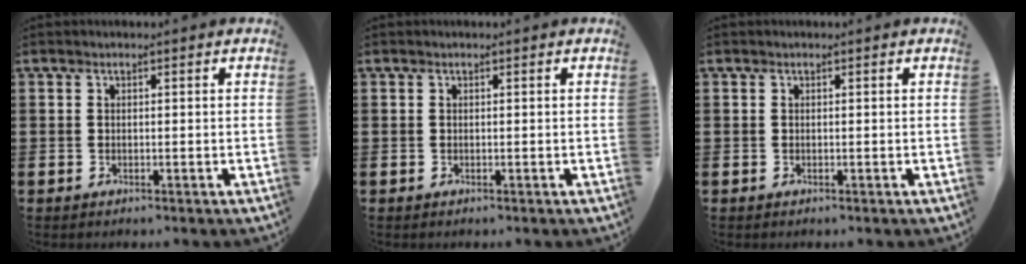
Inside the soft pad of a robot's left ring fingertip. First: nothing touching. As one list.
[{"total": 0.0}, {"total": 0.0}]